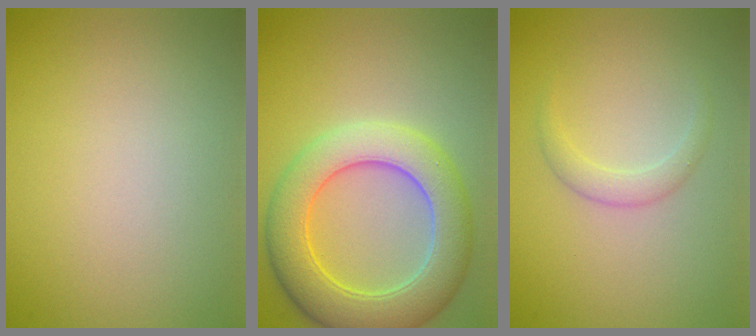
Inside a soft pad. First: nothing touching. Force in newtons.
{"total": 7.6, "press": 7.6, "slide": 0.3}
{"total": 1.6, "press": 1.6, "slide": 0.0}